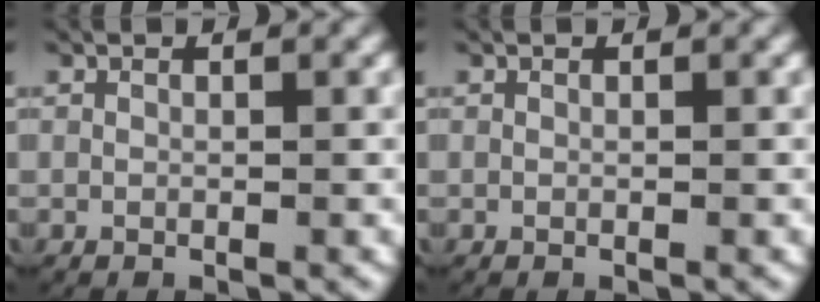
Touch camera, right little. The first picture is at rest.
{"total": 0.0}